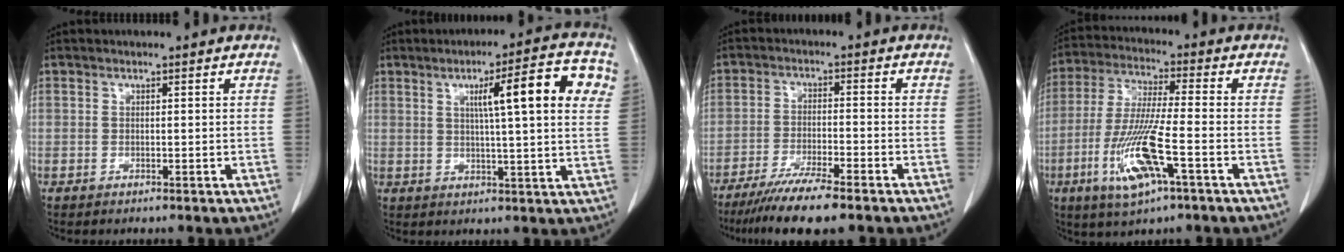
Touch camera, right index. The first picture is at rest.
{"total": 12.6, "force": [4.2, 0.9, 11.8], "torque": [-0.164, 0.017, 0.054]}
{"total": 9.5, "force": [-7.3, 0.3, 6.0], "torque": [-0.094, -0.023, -0.121]}
{"total": 12.6, "force": [-4.8, 1.3, 11.6], "torque": [-0.243, -0.020, -0.088]}